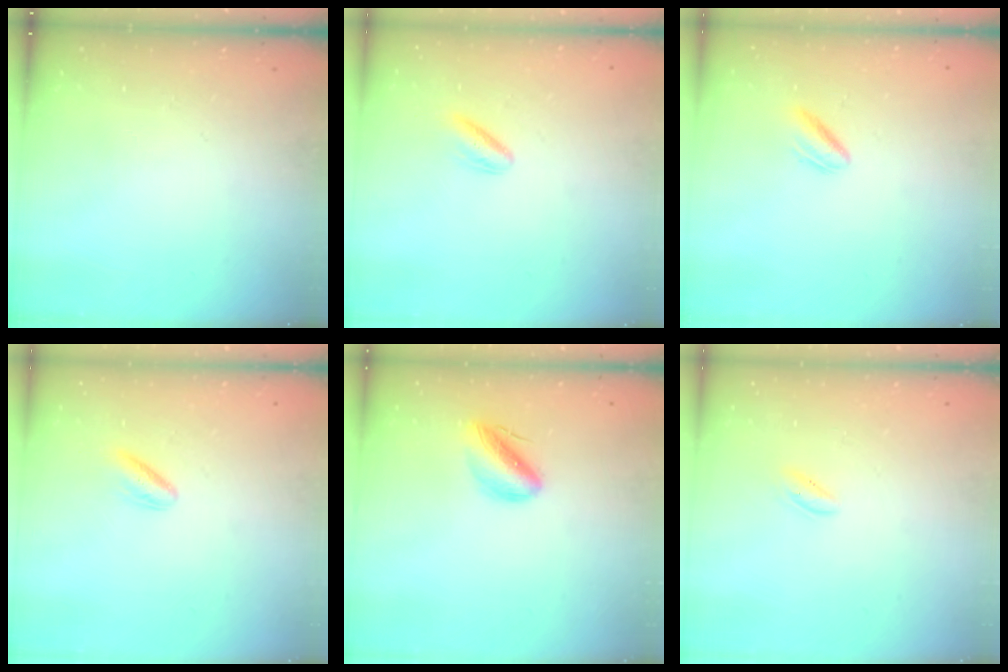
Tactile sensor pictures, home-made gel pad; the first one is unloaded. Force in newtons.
{"total": 2.8, "press": 2.4, "slide": 1.4}
{"total": 2.3, "press": 2.1, "slide": 1.0}
{"total": 2.8, "press": 2.4, "slide": 1.4}
{"total": 7.8, "press": 7.5, "slide": 2.0}
{"total": 1.7, "press": 1.4, "slide": 0.9}